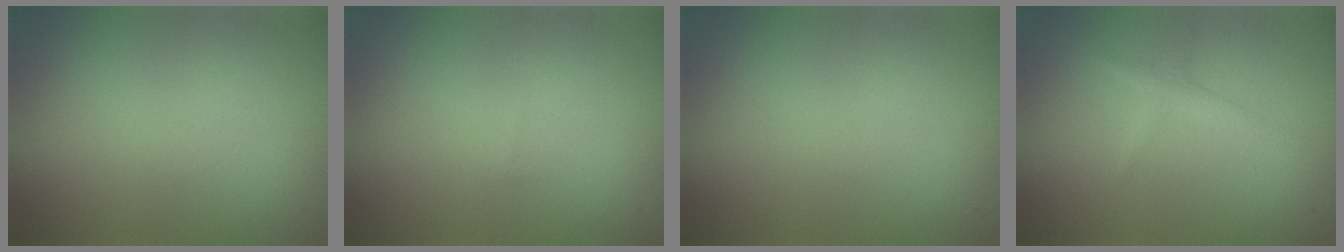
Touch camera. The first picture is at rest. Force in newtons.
{"total": 0.0}
{"total": 0.0}
{"total": 1.2, "press": 1.2, "slide": 0.1}